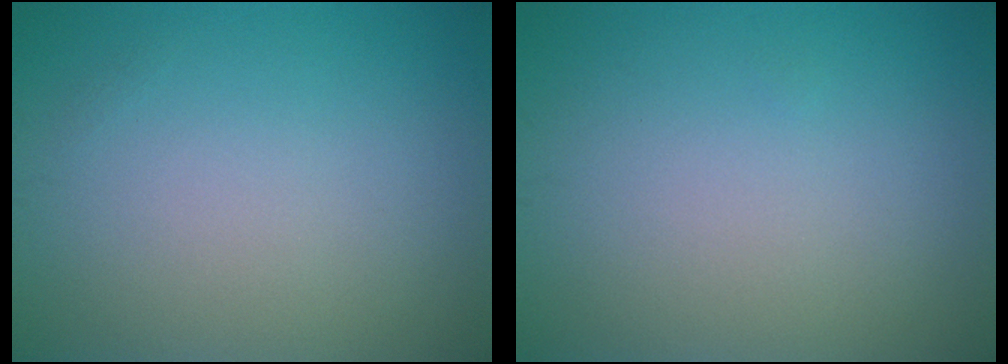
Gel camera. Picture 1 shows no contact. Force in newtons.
{"total": 0.0}